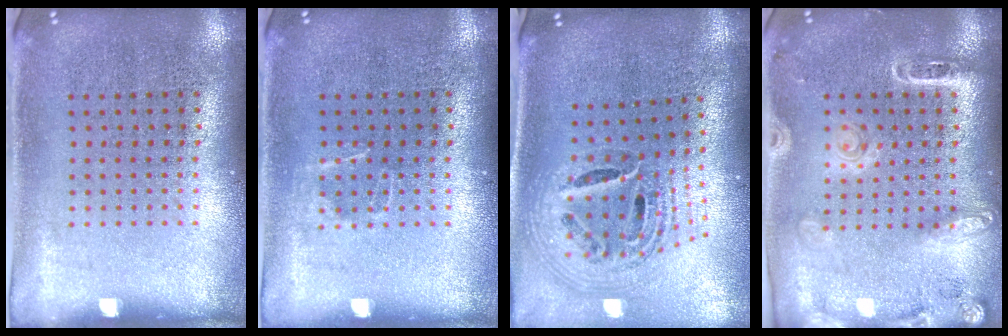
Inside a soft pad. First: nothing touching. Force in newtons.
{"total": 0.7, "press": 0.6, "slide": 0.3}
{"total": 1.9, "press": 1.5, "slide": 1.2}
{"total": 1.8, "press": 1.7, "slide": 0.7}